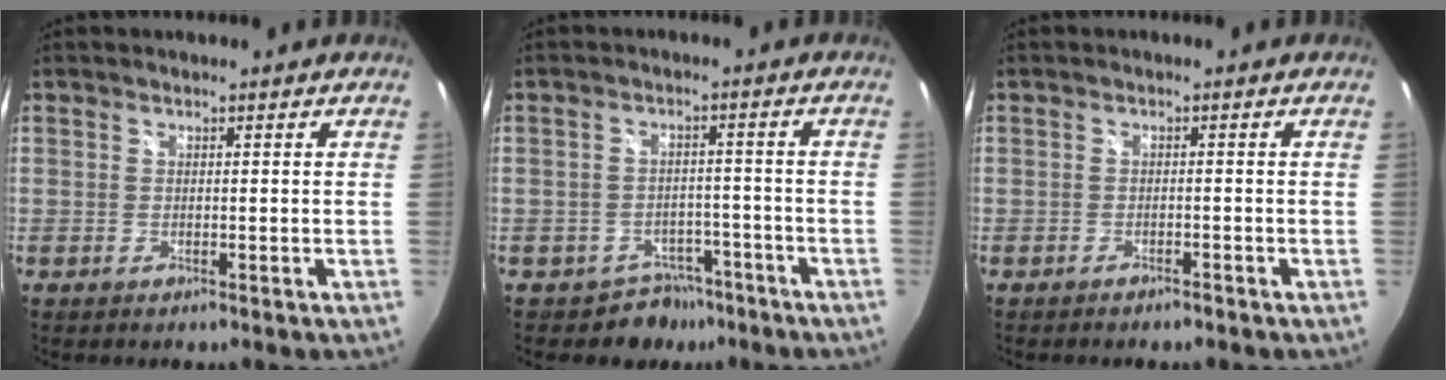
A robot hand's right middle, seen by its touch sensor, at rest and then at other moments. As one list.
[{"total": 5.8, "force": [-4.2, 4.0, -0.1], "torque": [0.000, 0.030, -0.056]}, {"total": 1.8, "force": [-1.6, 0.5, 0.6], "torque": [-0.017, -0.004, -0.026]}]